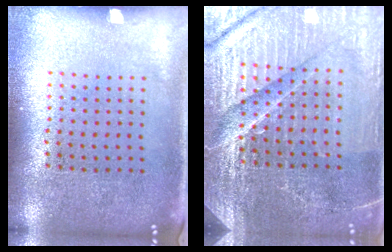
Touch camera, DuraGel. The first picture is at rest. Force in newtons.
{"total": 5.4, "press": 5.0, "slide": 2.0}